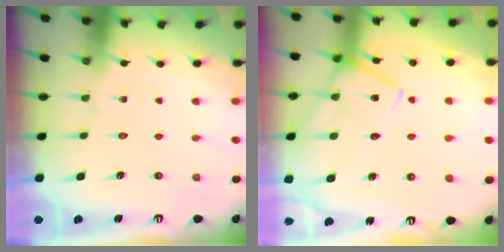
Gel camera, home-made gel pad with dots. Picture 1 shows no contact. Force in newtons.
{"total": 14.5, "press": 14.4, "slide": 1.3}